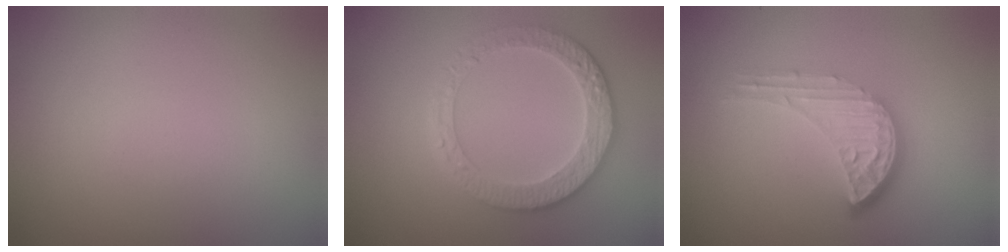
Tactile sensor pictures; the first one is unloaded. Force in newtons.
{"total": 3.8, "press": 3.7, "slide": 0.7}
{"total": 4.3, "press": 3.2, "slide": 2.8}